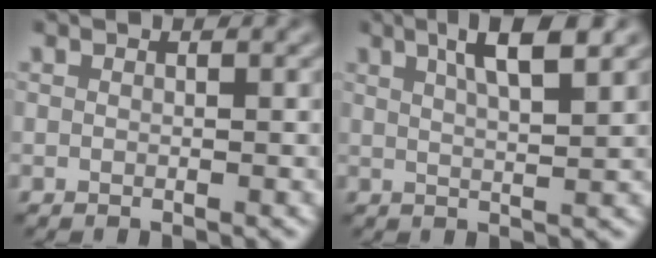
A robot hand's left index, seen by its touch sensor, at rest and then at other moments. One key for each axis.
{"total": 4.9, "fx": 2.5, "fy": 1.0, "fz": 4.0, "tx": -0.055, "ty": 0.008, "tz": 0.040}